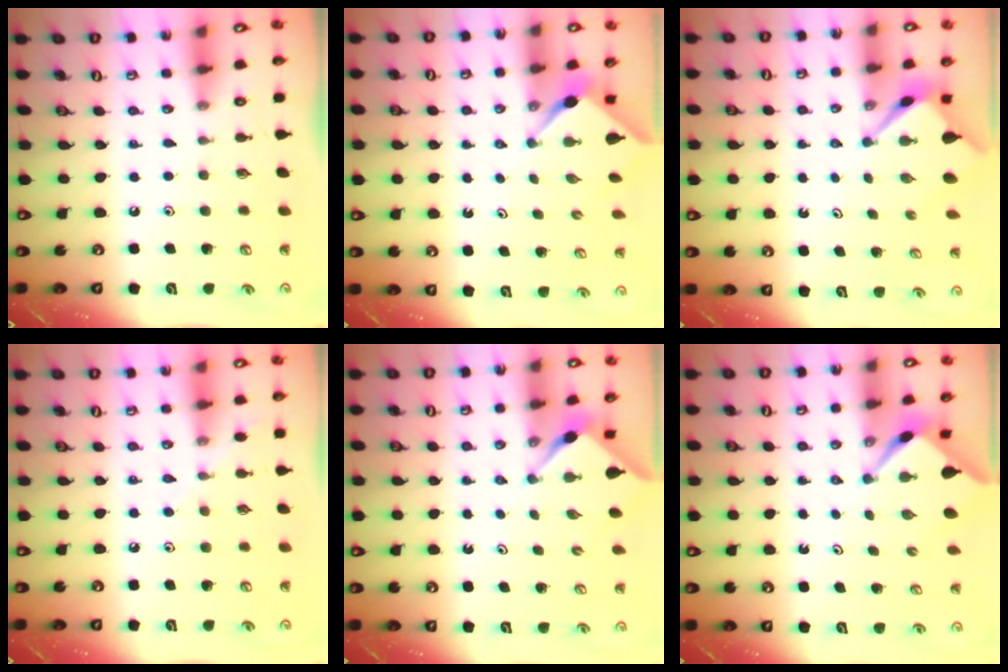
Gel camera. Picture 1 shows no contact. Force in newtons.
{"total": 2.5, "press": 2.5, "slide": 0.3}
{"total": 3.1, "press": 3.1, "slide": 0.2}
{"total": 6.7, "press": 6.7, "slide": 0.8}
{"total": 3.1, "press": 3.1, "slide": 0.4}
{"total": 2.6, "press": 2.6, "slide": 0.3}